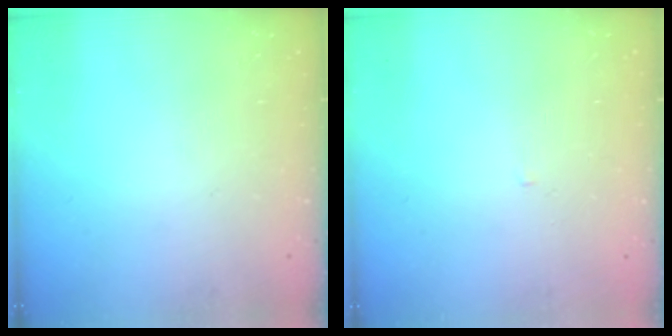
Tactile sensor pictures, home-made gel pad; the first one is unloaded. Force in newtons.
{"total": 1.7, "press": 1.7, "slide": 0.3}